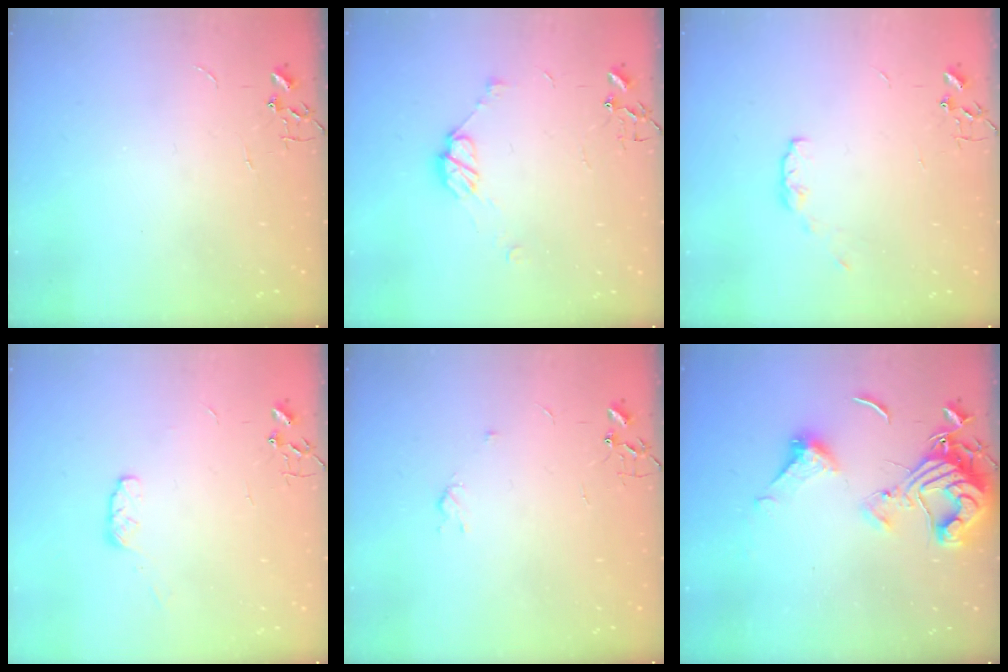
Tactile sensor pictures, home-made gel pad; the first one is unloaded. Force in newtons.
{"total": 8.1, "press": 8.0, "slide": 0.5}
{"total": 5.3, "press": 5.2, "slide": 0.8}
{"total": 5.0, "press": 4.9, "slide": 0.7}
{"total": 3.1, "press": 3.0, "slide": 0.5}
{"total": 15.3, "press": 15.3, "slide": 1.6}